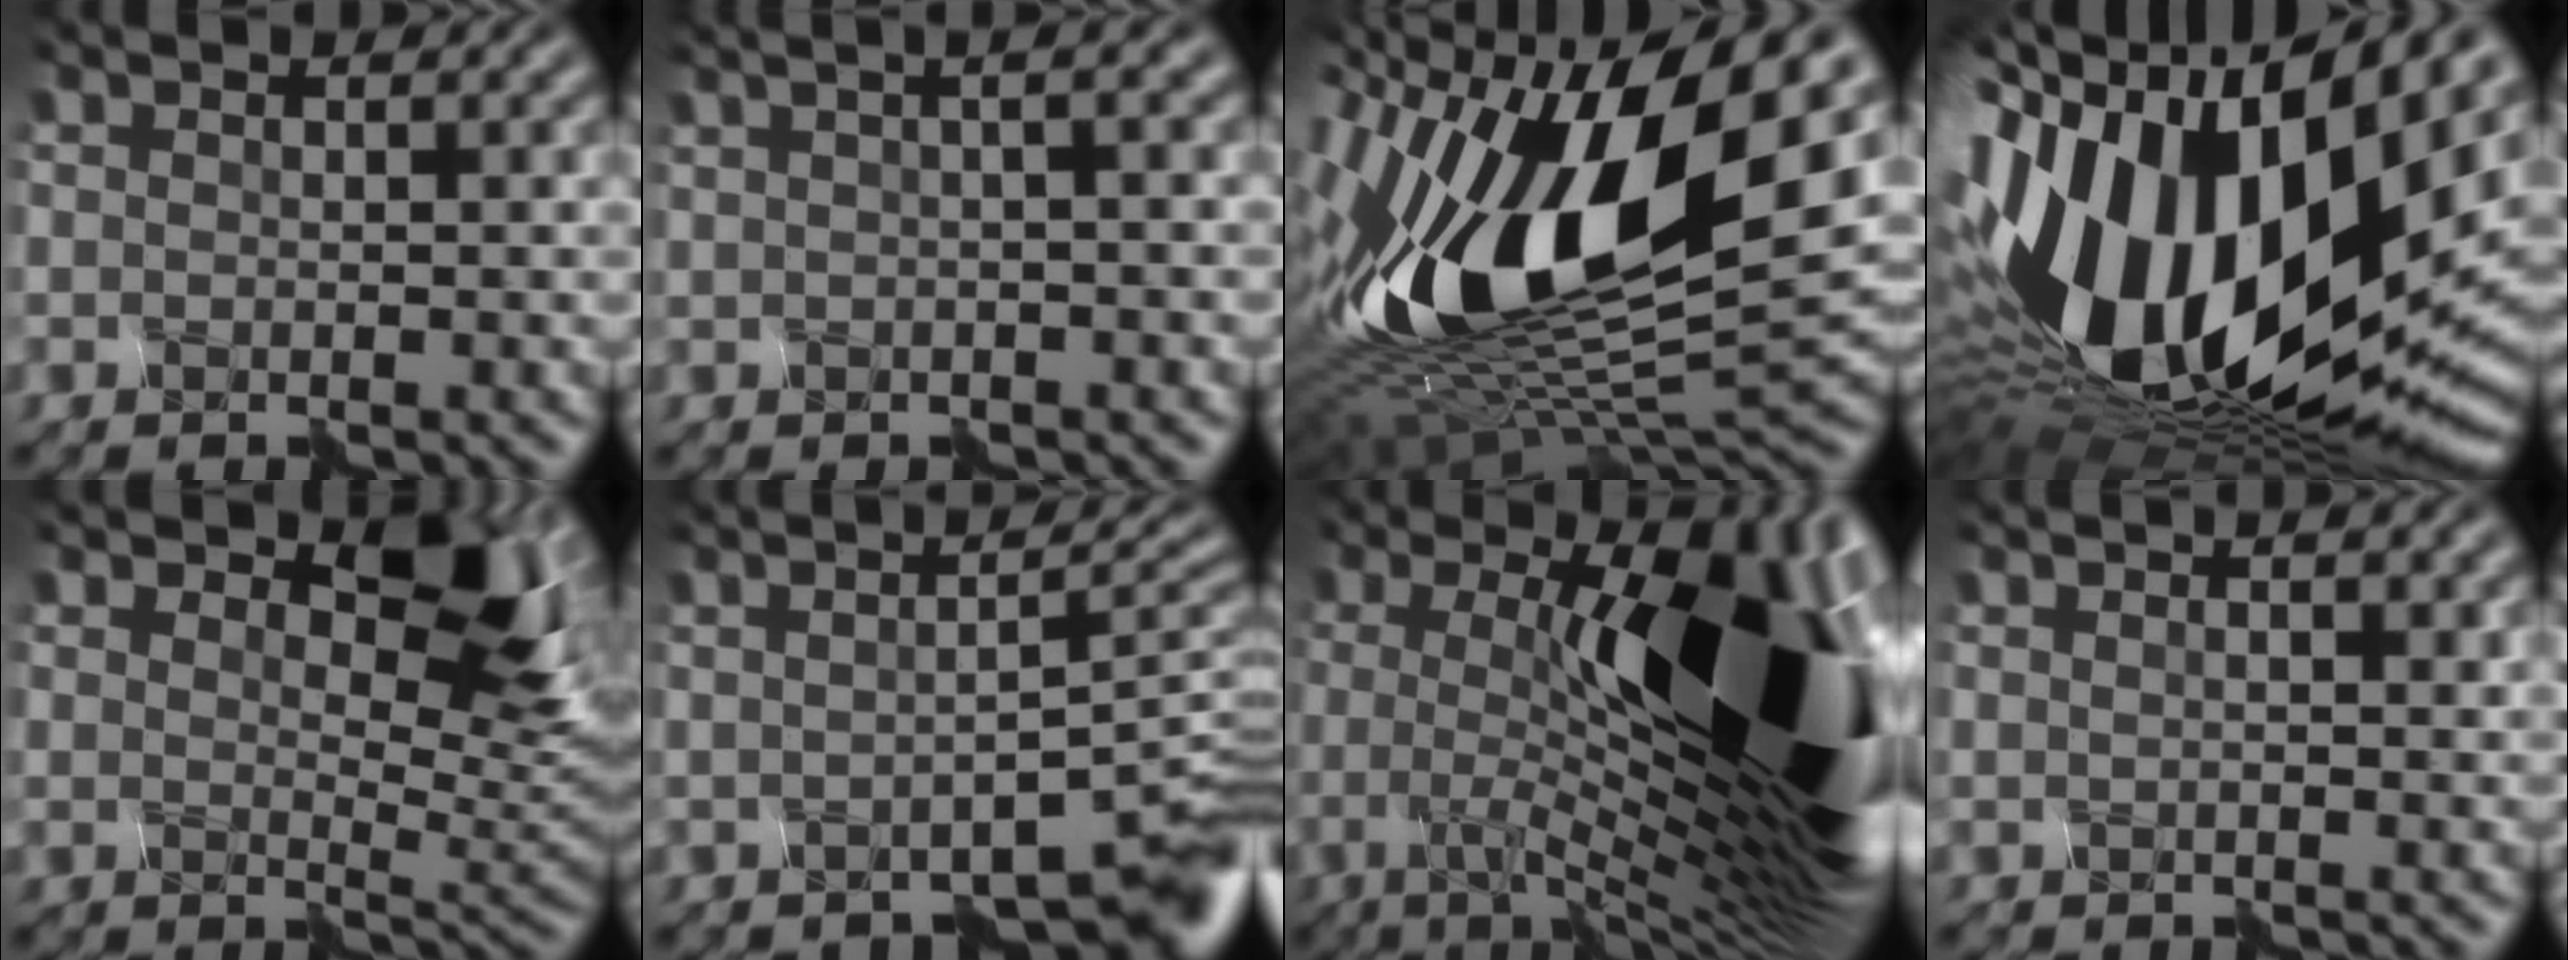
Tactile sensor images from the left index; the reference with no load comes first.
{"total": 2.4, "force": [0.8, 0.0, 2.2], "torque": [-0.029, 0.020, 0.004]}
{"total": 16.9, "force": [2.3, 7.0, 15.2], "torque": [-0.298, 0.014, 0.032]}
{"total": 19.2, "force": [-1.2, 10.4, 16.1], "torque": [-0.326, -0.044, -0.006]}
{"total": 8.2, "force": [4.2, 3.7, 5.9], "torque": [-0.083, -0.002, 0.071]}
{"total": 5.1, "force": [-2.2, 0.6, 4.6], "torque": [-0.045, -0.005, -0.022]}
{"total": 16.0, "force": [0.7, 4.7, 15.3], "torque": [-0.217, 0.009, 0.007]}
{"total": 1.0, "force": [0.6, -0.8, -0.1], "torque": [0.000, -0.003, 0.018]}